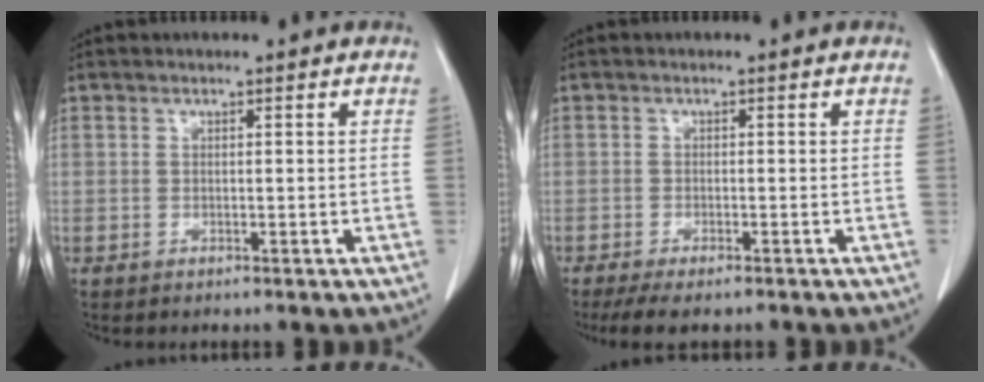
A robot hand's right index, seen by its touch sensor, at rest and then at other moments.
{"total": 5.6, "force": [-4.4, 1.2, 3.3], "torque": [-0.049, -0.012, -0.068]}